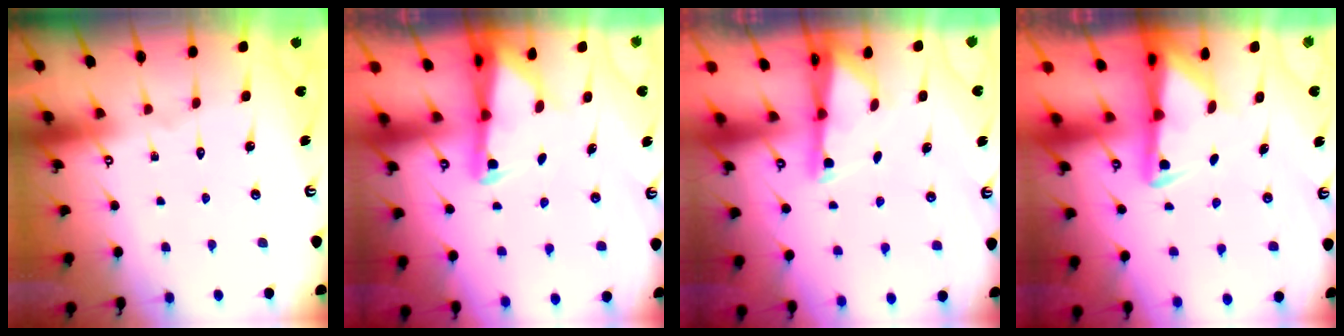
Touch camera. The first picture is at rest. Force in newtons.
{"total": 2.7, "press": 2.7, "slide": 0.4}
{"total": 1.8, "press": 1.8, "slide": 0.4}
{"total": 3.3, "press": 3.2, "slide": 0.7}